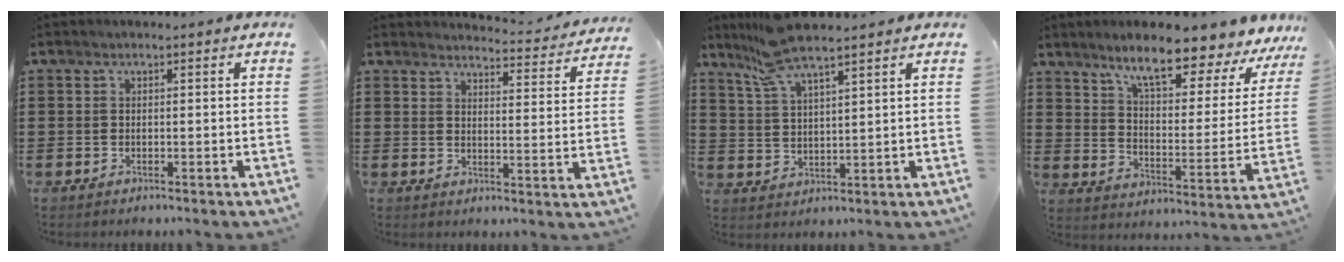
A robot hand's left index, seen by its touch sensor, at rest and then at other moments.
{"total": 3.9, "force": [3.8, 0.0, 0.5], "torque": [-0.012, -0.033, 0.062]}
{"total": 7.8, "force": [6.7, 0.7, 3.9], "torque": [-0.097, -0.016, 0.123]}
{"total": 9.6, "force": [7.8, 1.1, 5.5], "torque": [-0.113, -0.050, 0.125]}